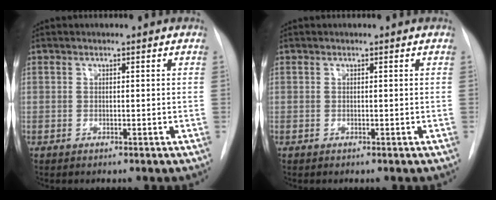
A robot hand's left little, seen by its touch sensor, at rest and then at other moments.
{"total": 0.0}